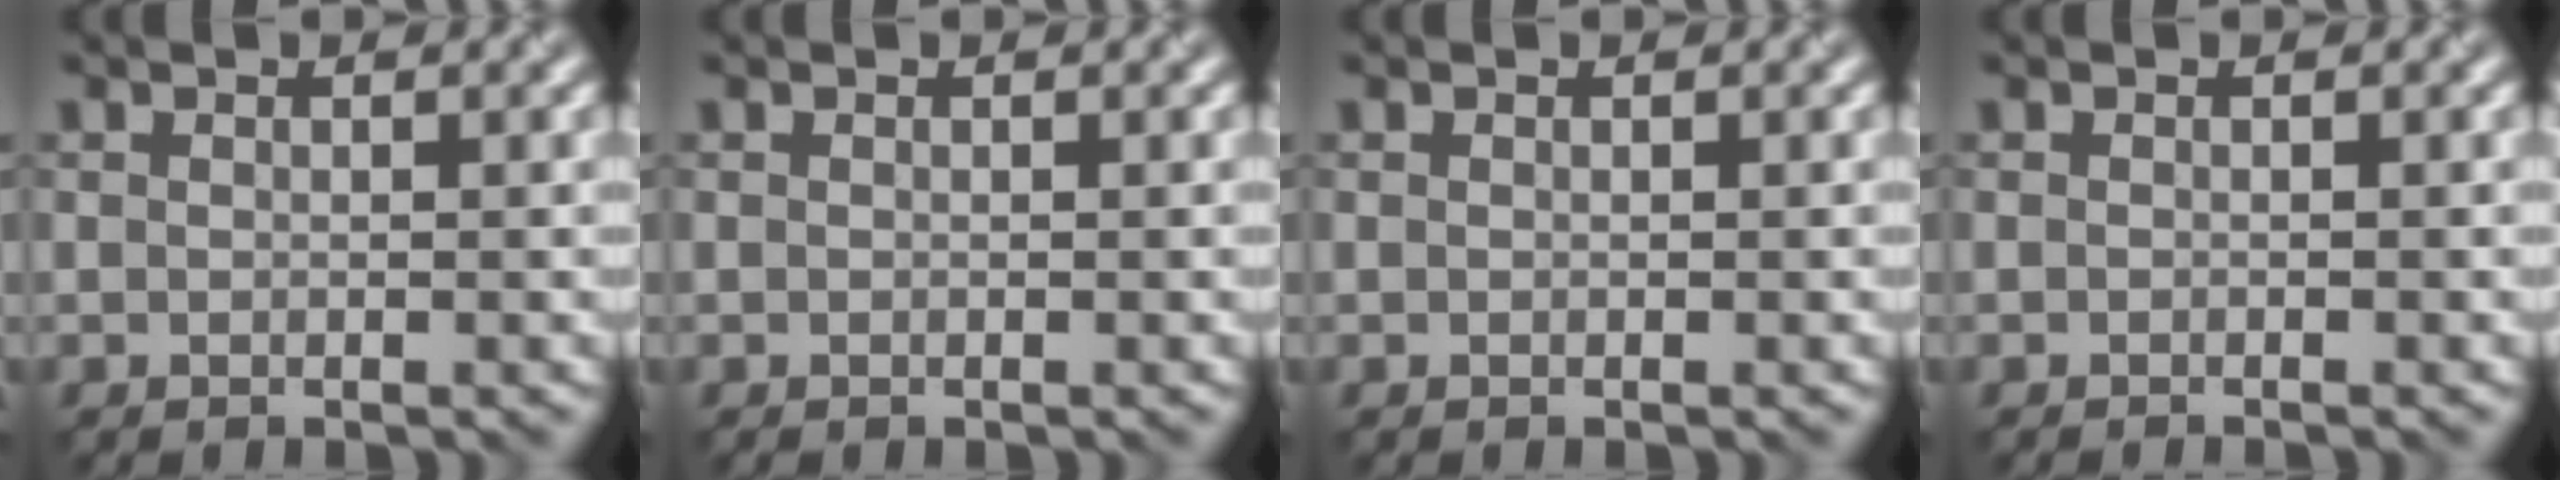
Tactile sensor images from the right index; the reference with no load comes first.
{"total": 0.0}
{"total": 0.0}
{"total": 0.7, "force": [-0.6, 0.2, 0.4], "torque": [0.002, -0.002, -0.011]}